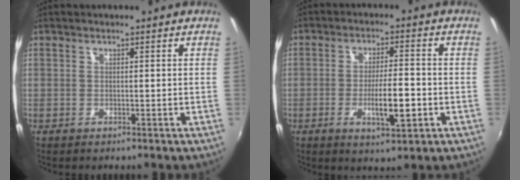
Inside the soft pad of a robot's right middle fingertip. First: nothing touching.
{"total": 7.7, "force": [-2.4, 1.7, 7.1], "torque": [-0.132, -0.009, -0.033]}